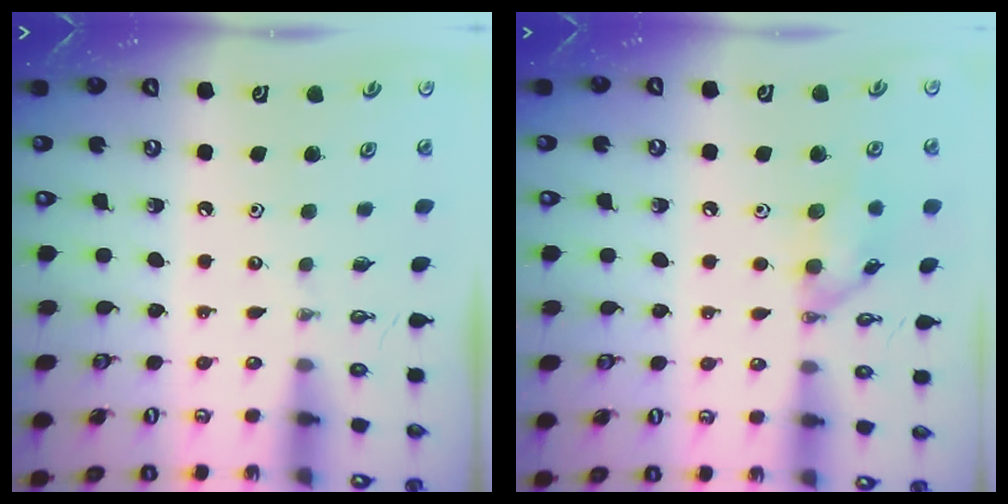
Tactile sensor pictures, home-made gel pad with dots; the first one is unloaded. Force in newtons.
{"total": 10.8, "press": 10.8, "slide": 0.3}